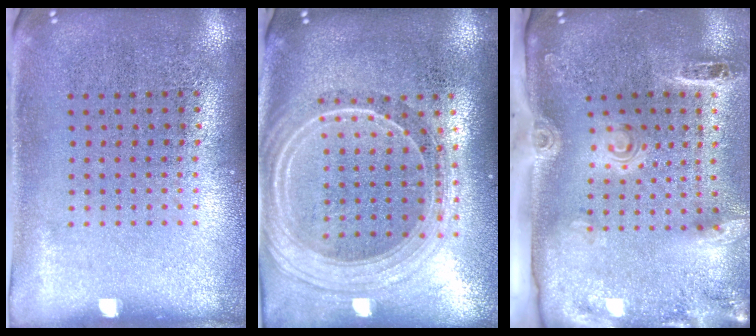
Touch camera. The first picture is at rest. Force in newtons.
{"total": 2.3, "press": 1.9, "slide": 1.3}
{"total": 3.1, "press": 2.2, "slide": 2.2}